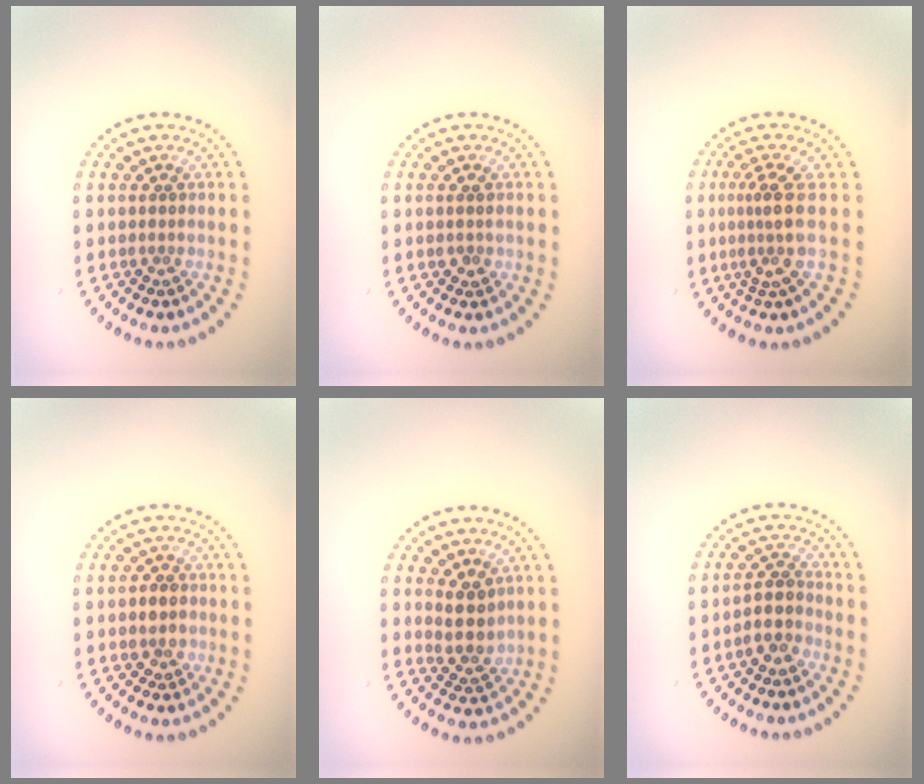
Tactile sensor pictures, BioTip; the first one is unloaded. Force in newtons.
{"total": 0.9, "press": 0.8, "slide": 0.2}
{"total": 2.8, "press": 2.0, "slide": 1.9}
{"total": 1.3, "press": 1.2, "slide": 0.5}
{"total": 2.8, "press": 2.4, "slide": 1.4}
{"total": 2.4, "press": 2.0, "slide": 1.3}